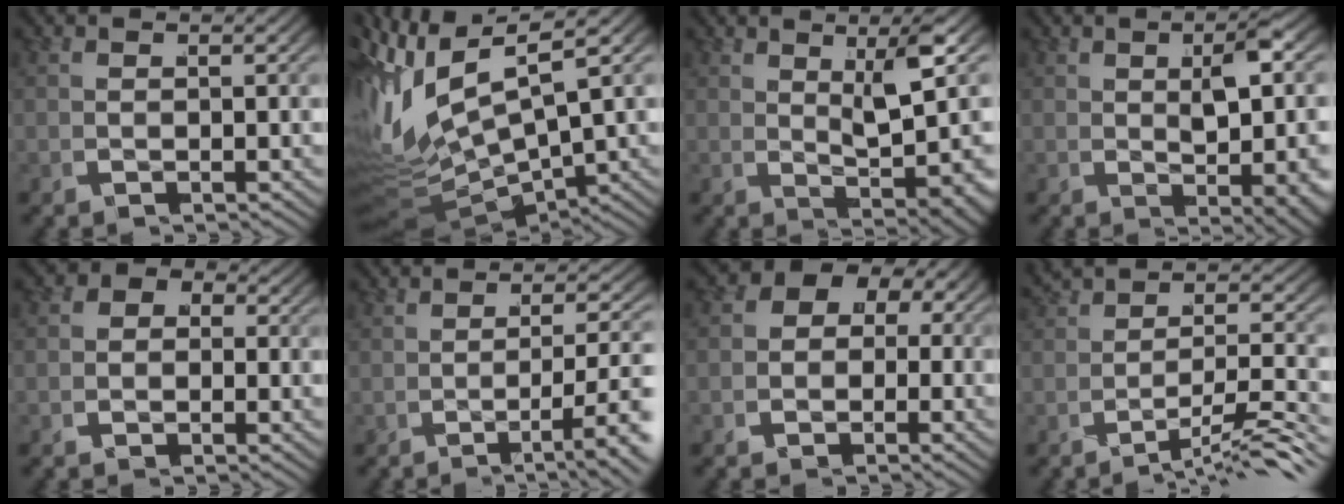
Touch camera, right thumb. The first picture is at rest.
{"total": 15.3, "force": [0.1, 11.2, 10.4], "torque": [-0.250, -0.042, 0.007]}
{"total": 6.3, "force": [1.4, 1.7, 5.9], "torque": [-0.091, -0.005, 0.026]}
{"total": 5.0, "force": [0.5, 1.6, 4.7], "torque": [-0.068, -0.002, 0.014]}
{"total": 2.3, "force": [-1.0, 2.1, 0.2], "torque": [-0.014, -0.003, -0.030]}
{"total": 5.1, "force": [-2.3, 1.3, 4.3], "torque": [-0.073, 0.004, -0.043]}
{"total": 4.0, "force": [0.0, 3.5, 2.0], "torque": [-0.053, 0.000, -0.009]}
{"total": 5.0, "force": [-4.0, 0.8, 2.8], "torque": [-0.038, 0.010, -0.070]}